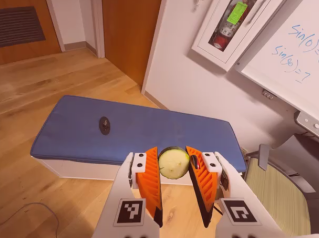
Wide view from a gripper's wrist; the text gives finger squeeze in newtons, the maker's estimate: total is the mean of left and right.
{"total": 8.4, "left": 8.9, "right": 8.0}